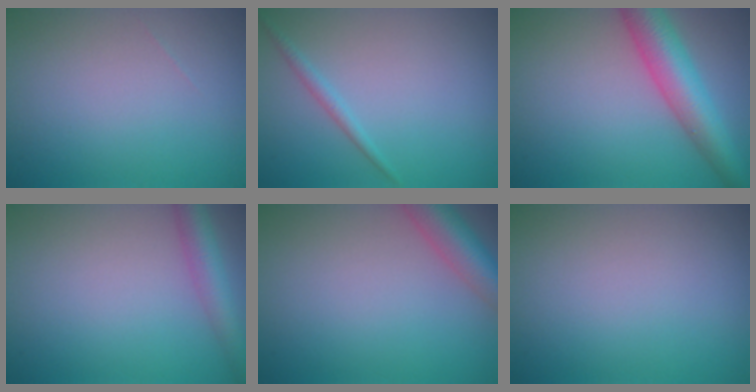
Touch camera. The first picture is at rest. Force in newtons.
{"total": 1.2, "press": 1.2, "slide": 0.0}
{"total": 6.4, "press": 6.4, "slide": 0.2}
{"total": 3.4, "press": 3.4, "slide": 0.1}
{"total": 4.6, "press": 4.6, "slide": 0.2}
{"total": 0.0}